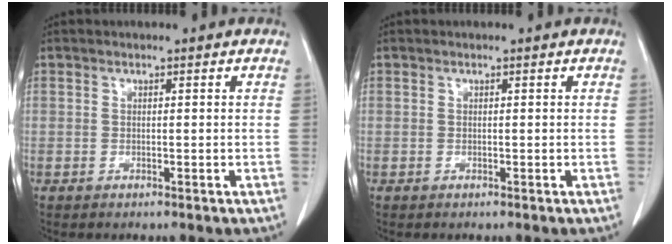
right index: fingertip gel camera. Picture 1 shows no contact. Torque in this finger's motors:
{"motor_torque": [0.00, 0.00, 0.00, 0.00]}